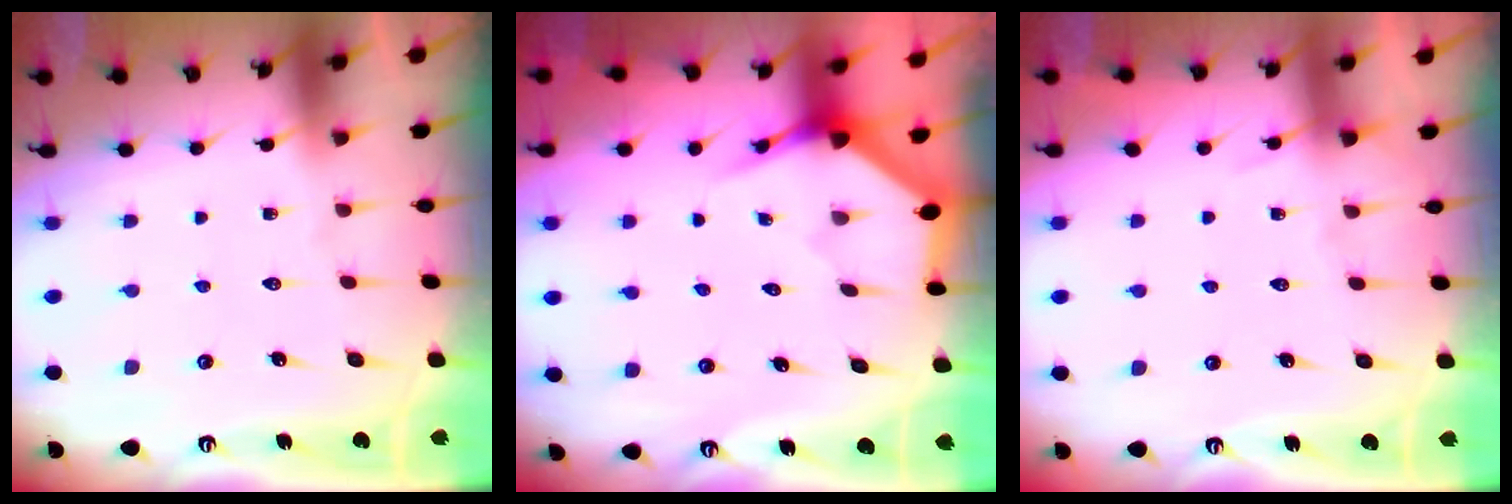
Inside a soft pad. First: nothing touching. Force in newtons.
{"total": 3.5, "press": 3.5, "slide": 0.1}
{"total": 3.8, "press": 3.7, "slide": 0.6}